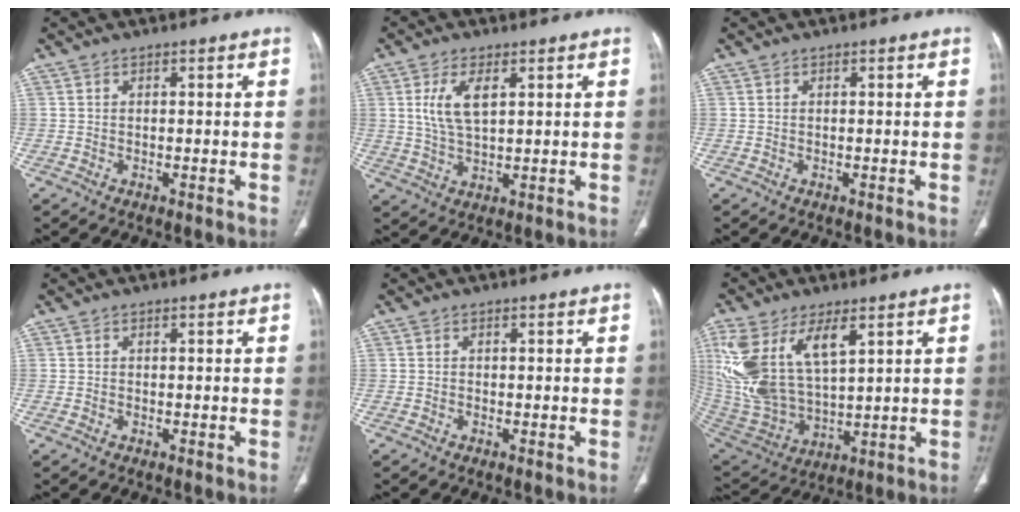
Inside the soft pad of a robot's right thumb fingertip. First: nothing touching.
{"total": 7.0, "force": [2.2, 3.1, 5.8], "torque": [-0.122, -0.007, 0.048]}
{"total": 0.0}
{"total": 0.0}
{"total": 0.0}
{"total": 19.4, "force": [7.7, 9.7, 14.9], "torque": [-0.310, -0.023, 0.165]}